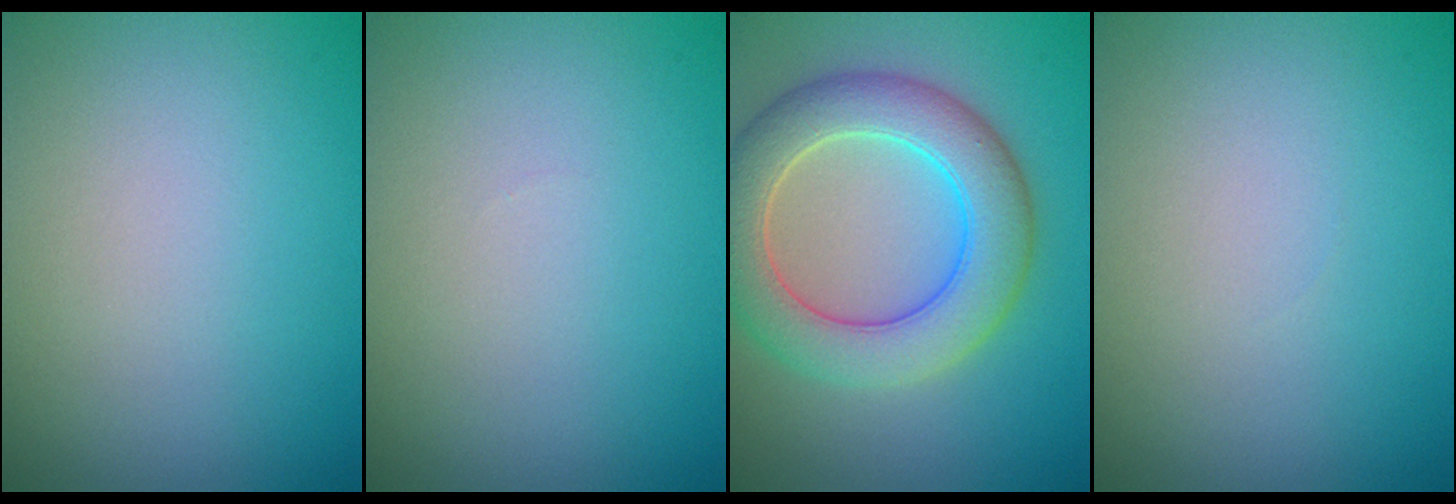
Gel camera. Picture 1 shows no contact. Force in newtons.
{"total": 0.0}
{"total": 6.7, "press": 6.7, "slide": 0.5}
{"total": 0.0}